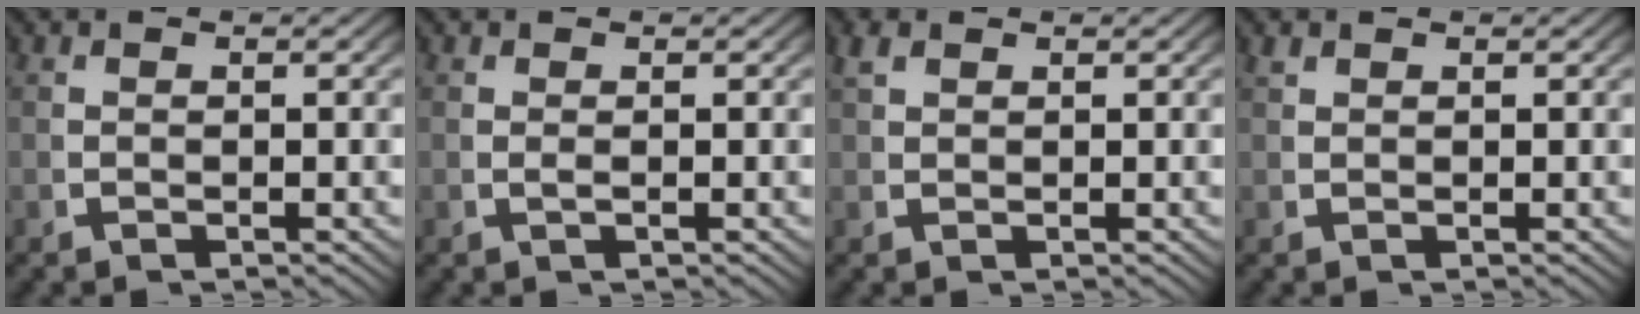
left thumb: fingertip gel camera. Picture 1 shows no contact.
{"total": 0.5, "force": [0.1, 0.1, 0.5], "torque": [-0.019, -0.003, 0.005]}
{"total": 1.2, "force": [1.1, 0.3, 0.4], "torque": [-0.011, 0.000, 0.027]}
{"total": 0.8, "force": [0.8, 0.0, 0.1], "torque": [-0.005, -0.002, 0.023]}